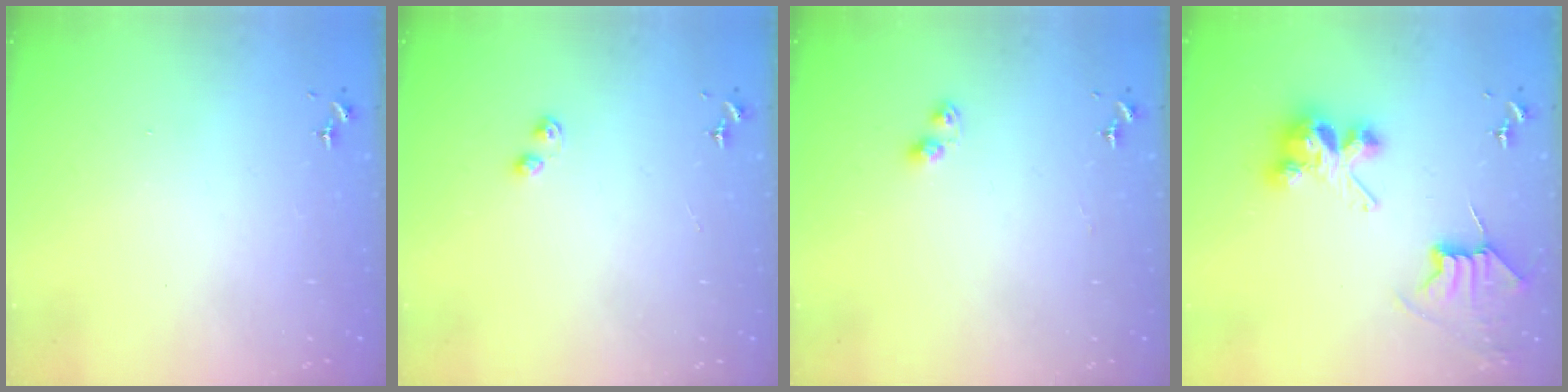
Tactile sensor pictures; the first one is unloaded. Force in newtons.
{"total": 3.0, "press": 2.9, "slide": 0.6}
{"total": 4.5, "press": 4.4, "slide": 0.6}
{"total": 8.9, "press": 8.8, "slide": 0.7}